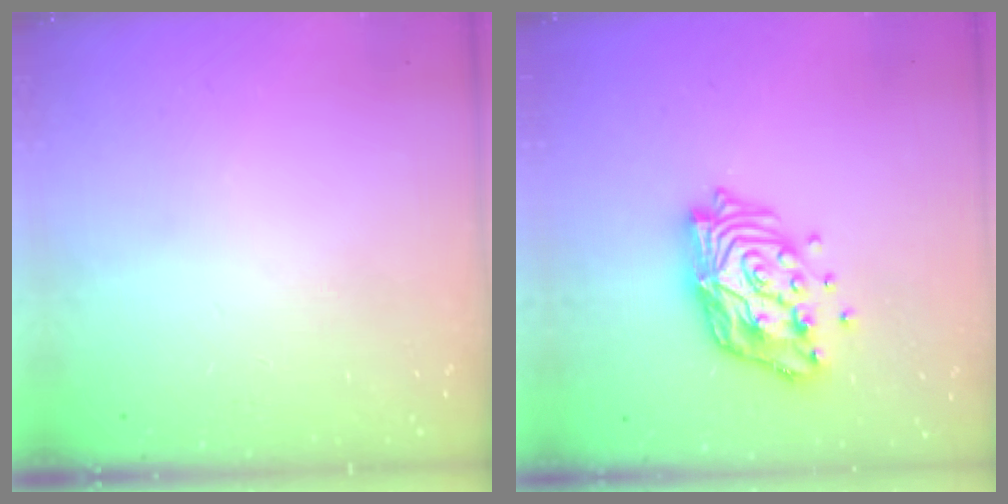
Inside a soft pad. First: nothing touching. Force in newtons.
{"total": 16.1, "press": 16.0, "slide": 1.3}